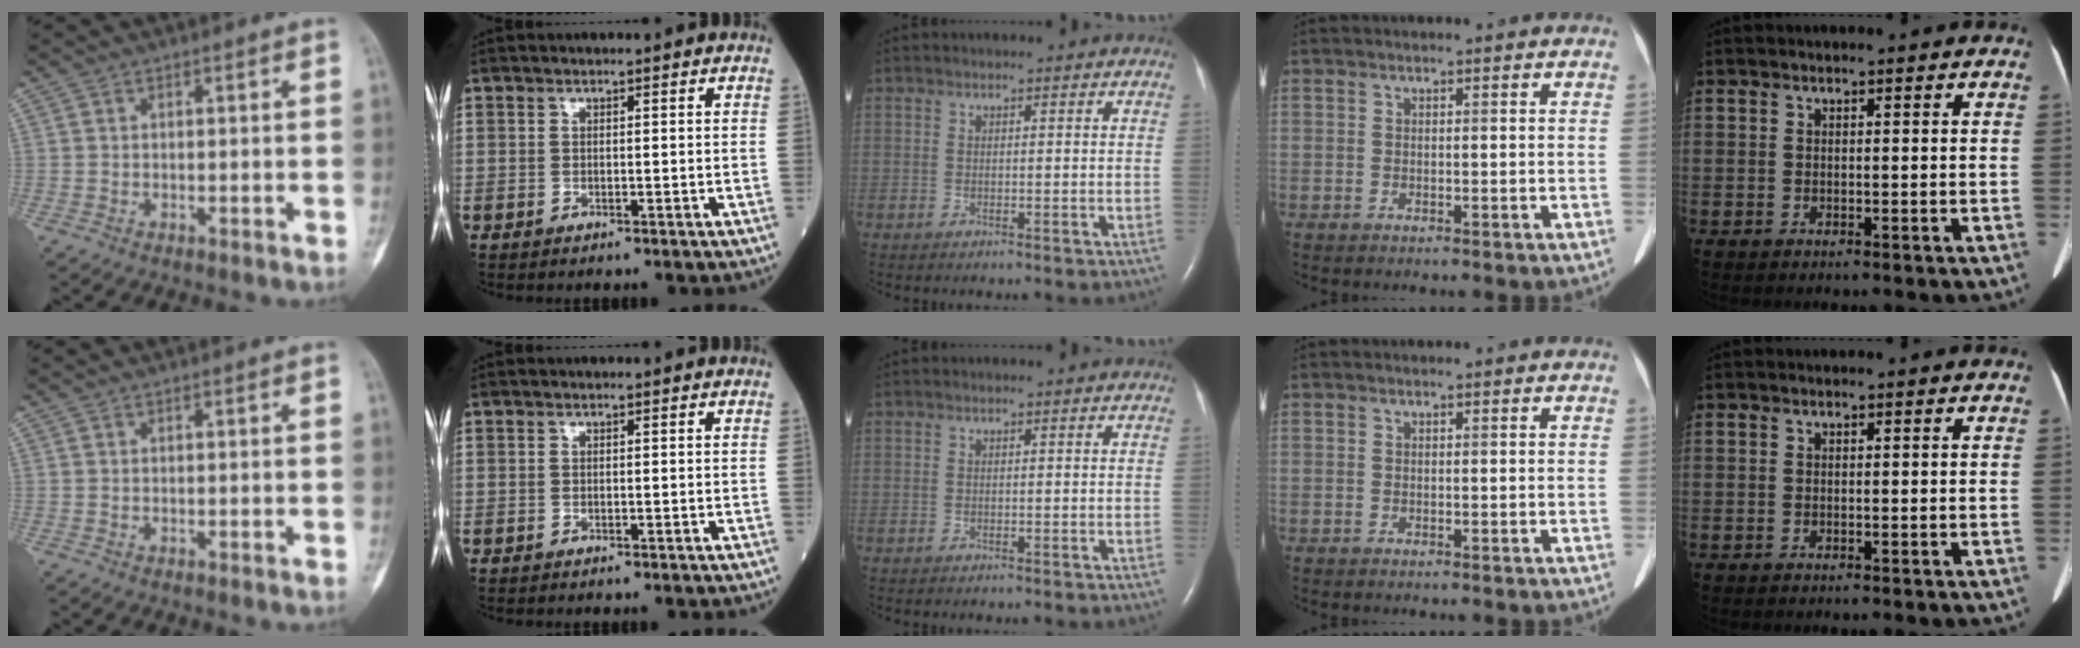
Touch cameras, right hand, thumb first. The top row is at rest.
{}